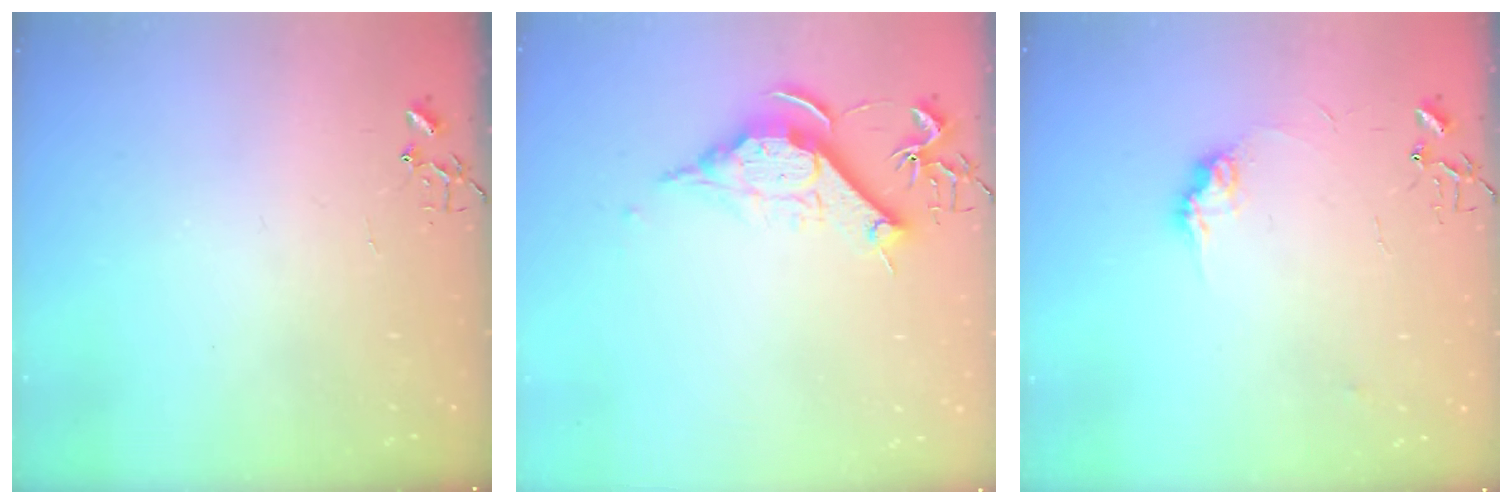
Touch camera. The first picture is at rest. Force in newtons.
{"total": 11.4, "press": 11.4, "slide": 0.6}
{"total": 8.9, "press": 8.9, "slide": 0.5}